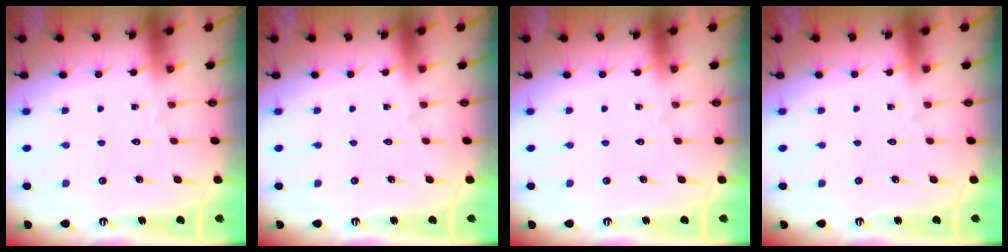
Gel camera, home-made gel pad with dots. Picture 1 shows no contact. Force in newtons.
{"total": 0.0}
{"total": 0.0}
{"total": 0.0}